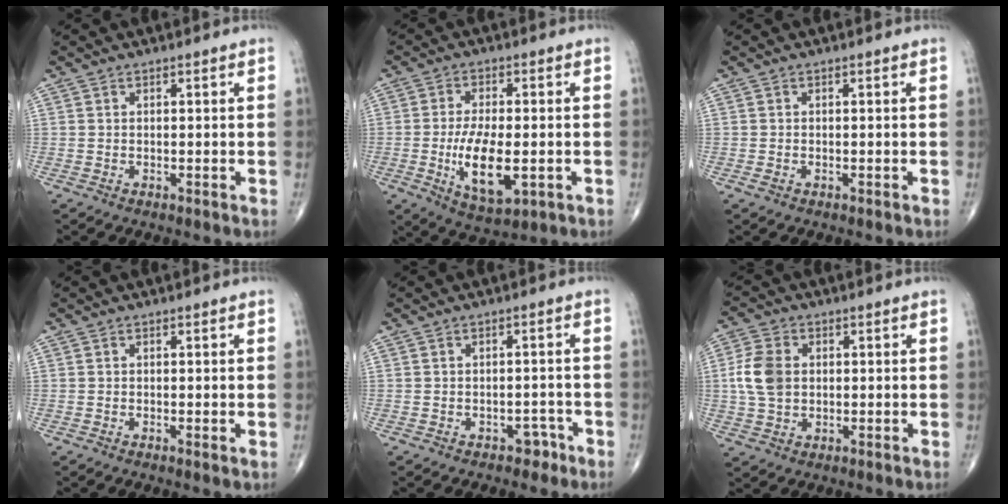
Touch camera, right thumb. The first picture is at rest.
{"total": 11.4, "force": [-2.3, 5.0, 10.0], "torque": [-0.173, -0.010, -0.033]}
{"total": 0.7, "force": [-0.3, 0.4, 0.5], "torque": [-0.013, 0.002, -0.005]}
{"total": 0.7, "force": [-0.1, 0.1, 0.7], "torque": [-0.016, -0.004, -0.005]}
{"total": 2.7, "force": [-1.8, 1.7, 0.9], "torque": [-0.001, 0.017, -0.021]}
{"total": 7.6, "force": [0.6, 5.5, 5.3], "torque": [-0.102, 0.006, 0.011]}